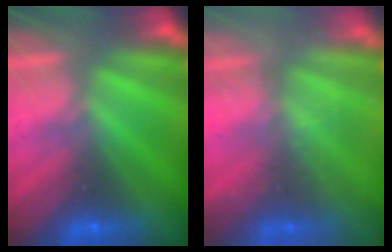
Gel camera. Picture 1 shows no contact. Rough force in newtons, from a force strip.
{"total": 2.4}